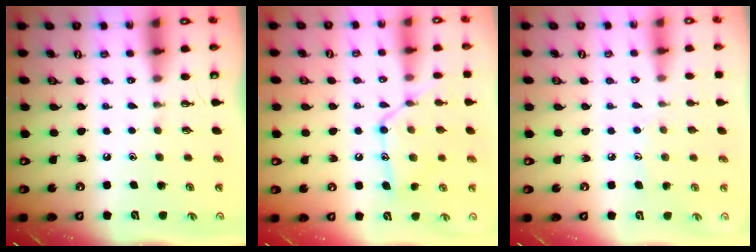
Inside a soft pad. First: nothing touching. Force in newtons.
{"total": 14.2, "press": 14.2, "slide": 1.1}
{"total": 6.5, "press": 6.5, "slide": 0.6}